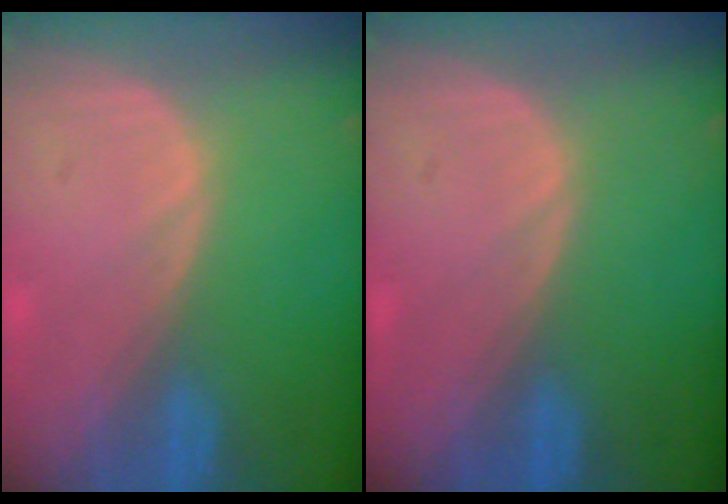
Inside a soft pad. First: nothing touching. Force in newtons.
{"total": 0.0}